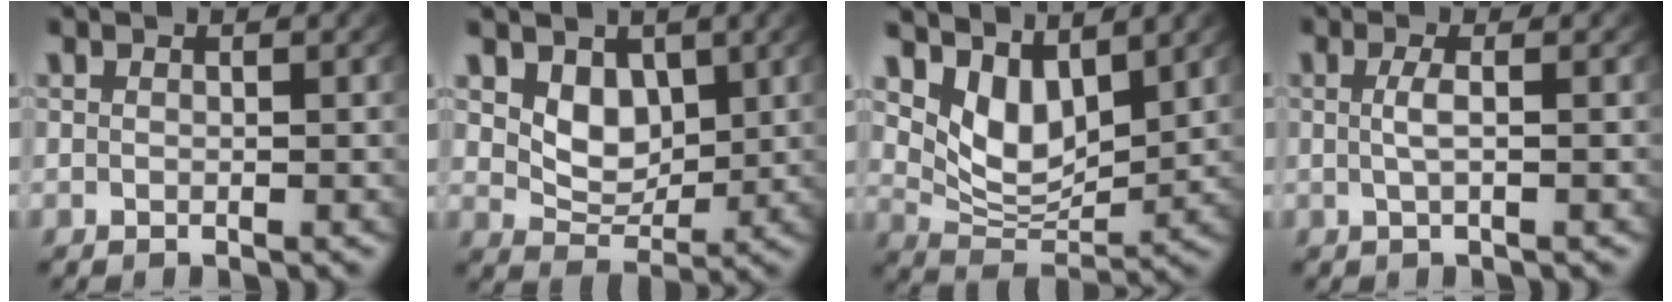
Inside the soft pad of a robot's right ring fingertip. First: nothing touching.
{"total": 4.6, "force": [1.5, 3.3, 2.8], "torque": [-0.053, -0.020, 0.037]}
{"total": 8.9, "force": [2.6, 6.6, 5.4], "torque": [-0.105, -0.016, 0.043]}
{"total": 1.5, "force": [-0.2, -0.1, 1.5], "torque": [-0.035, -0.006, 0.002]}